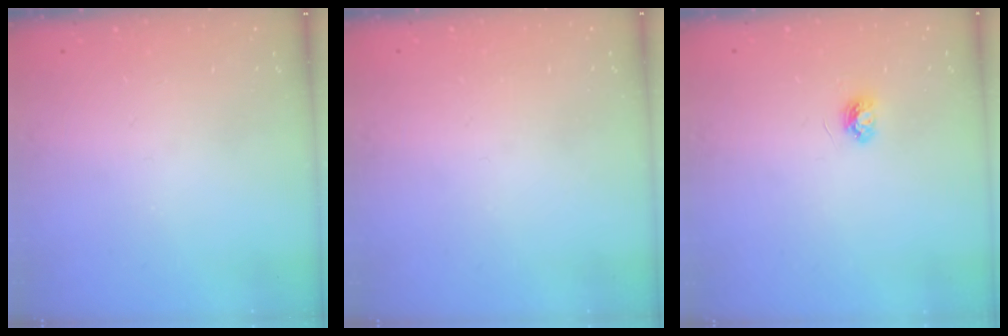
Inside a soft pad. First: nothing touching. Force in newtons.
{"total": 0.7, "press": 0.7, "slide": 0.1}
{"total": 3.9, "press": 3.9, "slide": 0.4}